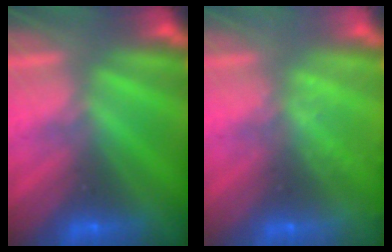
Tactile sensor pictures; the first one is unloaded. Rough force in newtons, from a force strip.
{"total": 2.4}